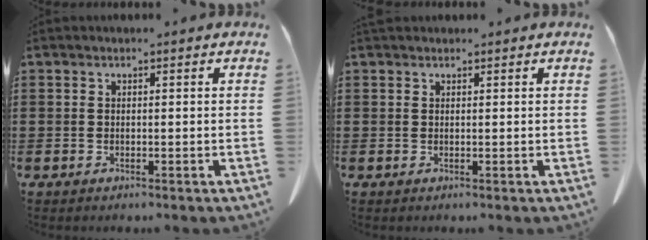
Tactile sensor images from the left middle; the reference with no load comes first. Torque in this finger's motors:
{"motor_torque": [0.52, -0.42, 0.11, 0.07]}